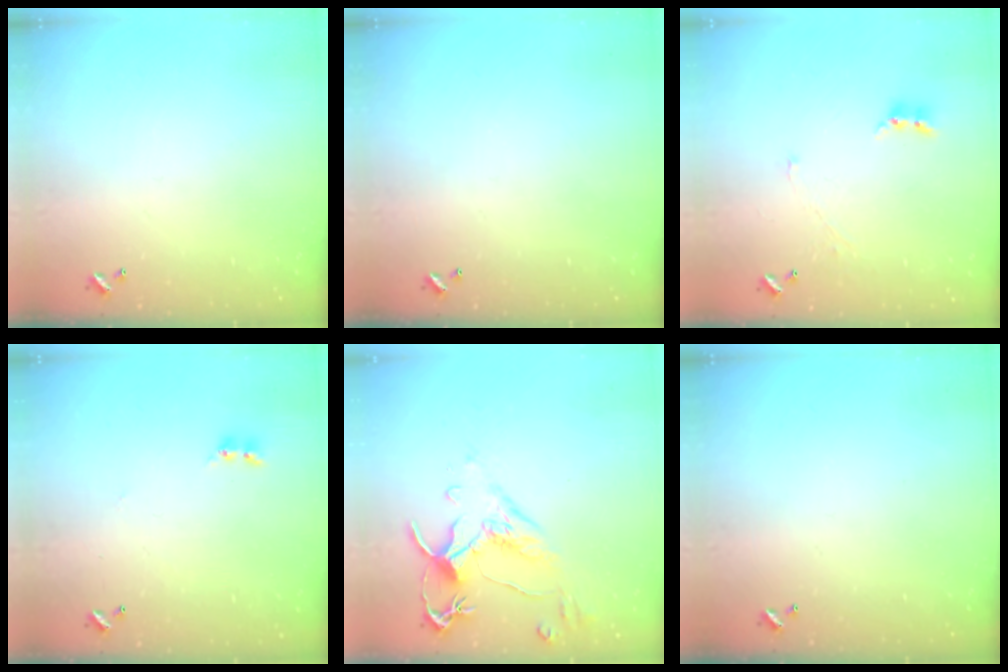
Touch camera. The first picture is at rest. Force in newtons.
{"total": 0.0}
{"total": 2.3, "press": 2.2, "slide": 0.3}
{"total": 2.9, "press": 2.8, "slide": 0.4}
{"total": 2.6, "press": 2.2, "slide": 1.3}
{"total": 0.0}